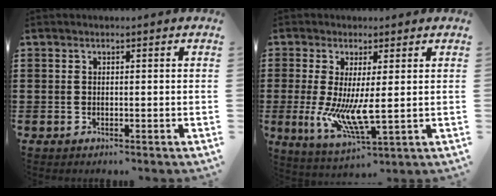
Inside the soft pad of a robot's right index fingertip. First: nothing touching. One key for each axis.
{"total": 7.5, "fx": 0.0, "fy": 1.8, "fz": 7.3, "tx": -0.141, "ty": -0.022, "tz": 0.004}